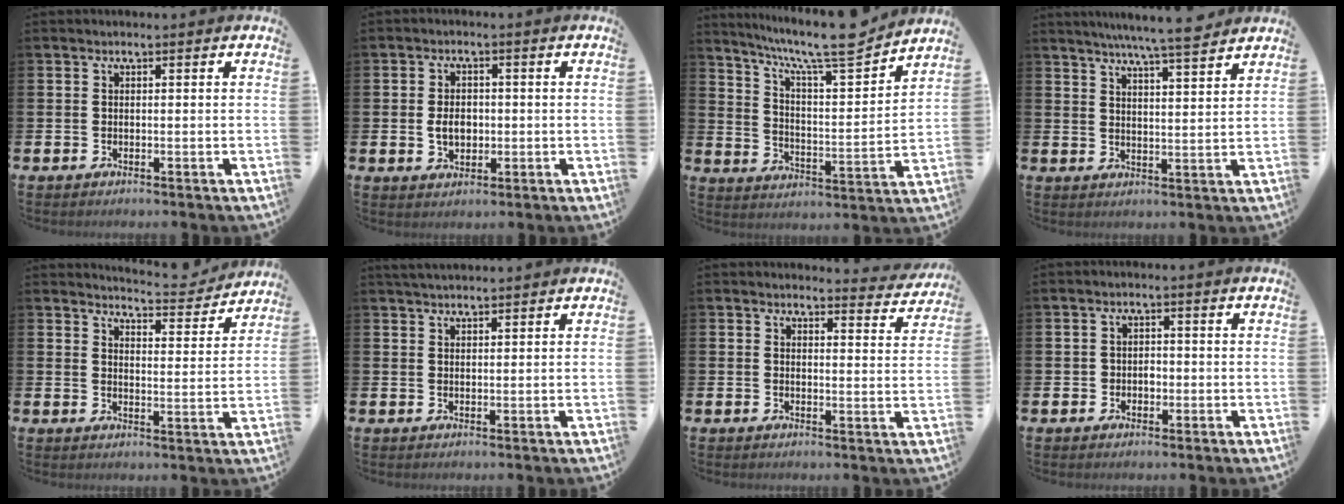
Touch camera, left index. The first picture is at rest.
{"total": 3.5, "force": [-0.2, 2.5, 2.4], "torque": [-0.029, 0.001, -0.010]}
{"total": 9.9, "force": [8.7, 1.1, 4.7], "torque": [-0.100, -0.063, 0.144]}
{"total": 6.6, "force": [6.2, -0.6, 2.2], "torque": [-0.049, -0.035, 0.107]}
{"total": 5.1, "force": [5.1, 0.3, 0.6], "torque": [-0.008, -0.042, 0.085]}
{"total": 2.2, "force": [2.2, 0.3, 0.5], "torque": [-0.008, -0.004, 0.038]}
{"total": 3.3, "force": [3.3, 0.3, 0.2], "torque": [0.011, -0.028, 0.055]}
{"total": 1.7, "force": [-0.4, 1.5, 0.7], "torque": [-0.004, 0.000, -0.013]}